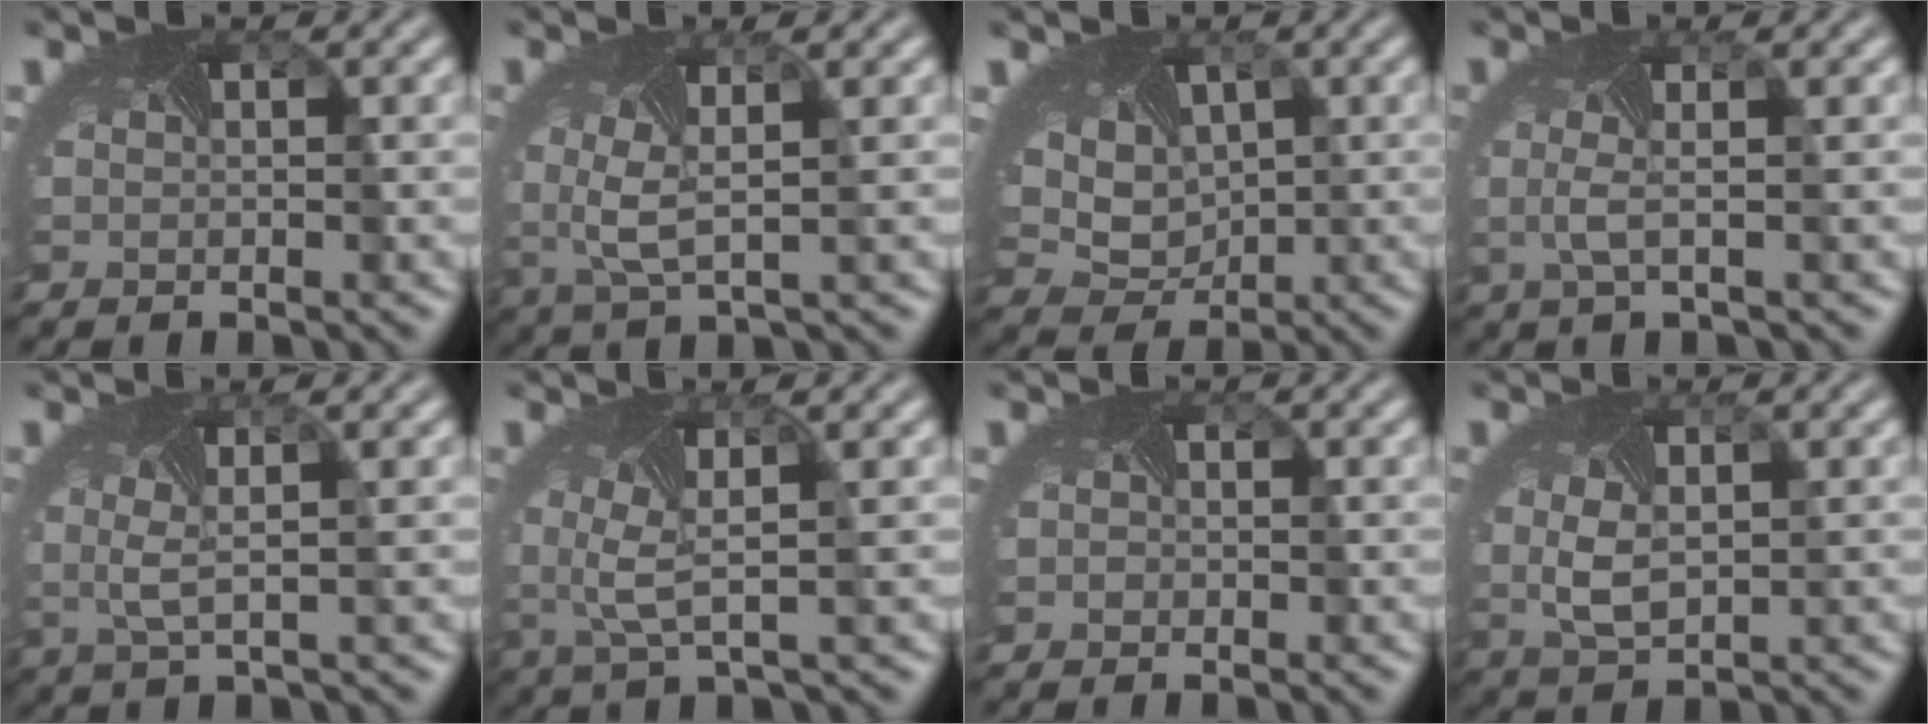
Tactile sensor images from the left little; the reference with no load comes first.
{"total": 3.5, "force": [0.5, 0.9, 3.3], "torque": [-0.091, -0.002, 0.007]}
{"total": 6.3, "force": [1.9, 4.8, 3.6], "torque": [-0.071, 0.009, 0.028]}
{"total": 1.8, "force": [-0.1, -0.3, 1.7], "torque": [-0.047, 0.000, -0.002]}
{"total": 2.1, "force": [0.4, 0.0, 2.1], "torque": [-0.053, 0.001, 0.007]}
{"total": 3.5, "force": [0.4, 0.7, 3.4], "torque": [-0.090, -0.001, 0.006]}
{"total": 0.0}
{"total": 3.0, "force": [0.2, 1.6, 2.6], "torque": [-0.070, -0.002, 0.010]}